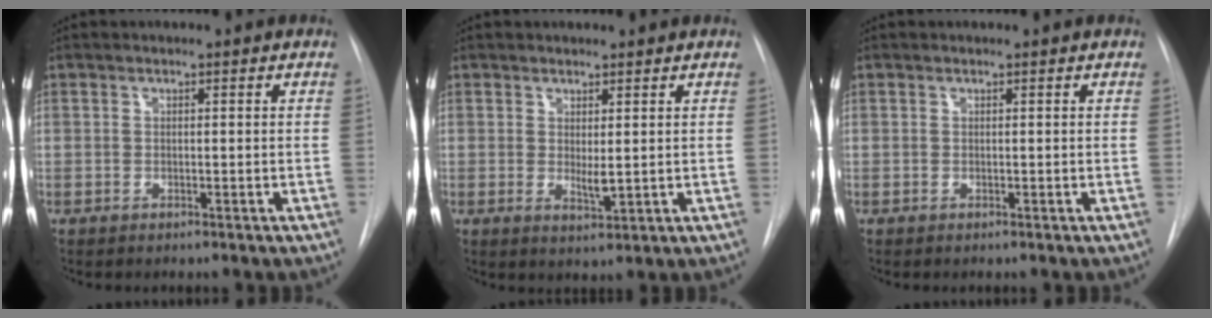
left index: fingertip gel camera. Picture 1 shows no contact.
{"total": 2.4, "force": [0.6, 0.7, 2.2], "torque": [-0.038, -0.009, 0.017]}
{"total": 0.0}